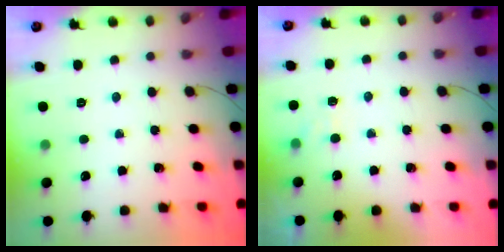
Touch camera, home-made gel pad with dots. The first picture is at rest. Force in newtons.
{"total": 4.0, "press": 3.8, "slide": 1.2}